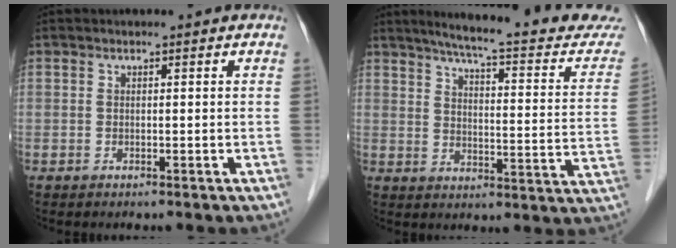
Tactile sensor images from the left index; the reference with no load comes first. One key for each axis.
{"total": 21.6, "fx": 19.4, "fy": 1.4, "fz": 9.6, "tx": -0.124, "ty": -0.054, "tz": 0.234}